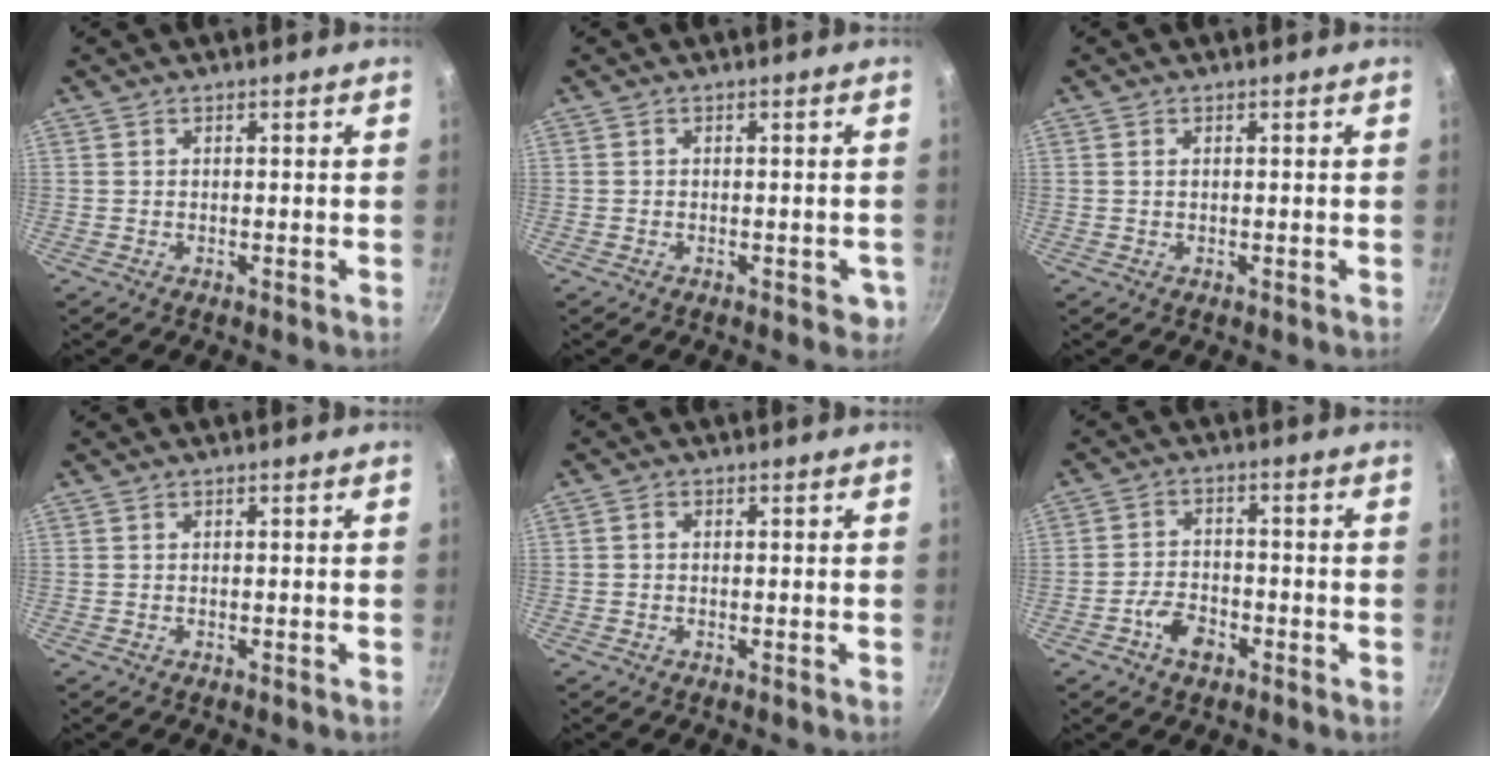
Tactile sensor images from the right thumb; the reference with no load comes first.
{"total": 2.5, "force": [-0.9, 1.7, 1.6], "torque": [0.000, 0.011, -0.008]}
{"total": 0.5, "force": [0.1, 0.3, 0.4], "torque": [-0.008, 0.001, 0.002]}
{"total": 0.0}
{"total": 1.0, "force": [0.0, 0.8, 0.6], "torque": [-0.010, 0.006, -0.001]}
{"total": 5.4, "force": [-2.8, 3.4, 3.1], "torque": [-0.049, 0.025, -0.053]}